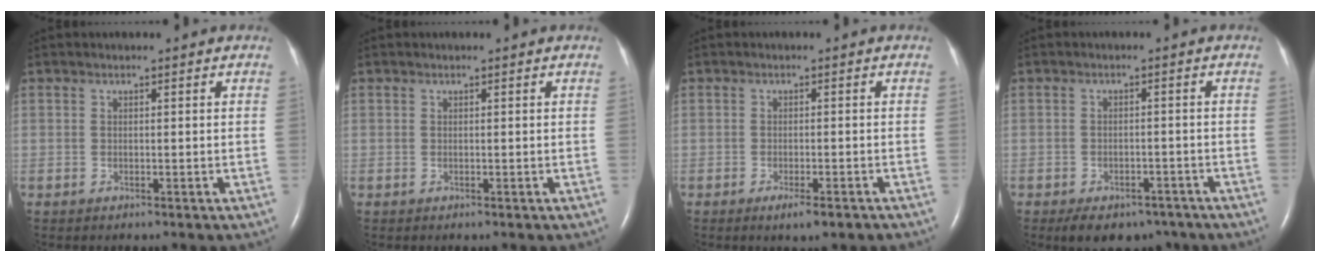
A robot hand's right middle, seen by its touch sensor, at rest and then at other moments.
{"total": 0.0}
{"total": 3.4, "force": [-2.3, 0.6, 2.4], "torque": [-0.031, -0.005, -0.028]}
{"total": 8.6, "force": [-6.4, 4.6, 3.4], "torque": [-0.044, 0.006, -0.089]}